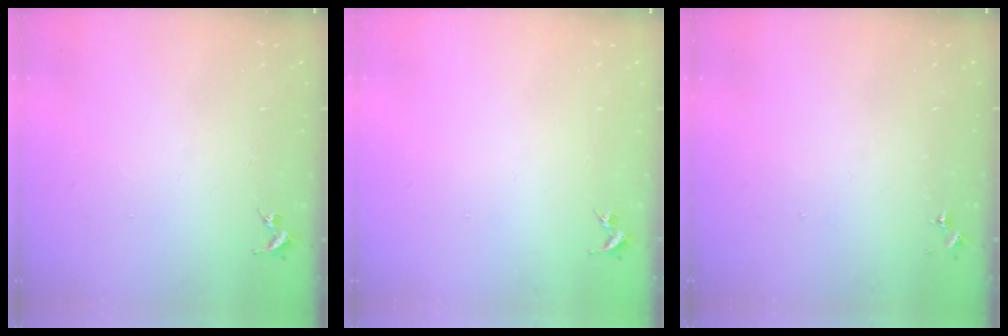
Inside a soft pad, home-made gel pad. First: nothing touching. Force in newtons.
{"total": 0.0}
{"total": 0.0}